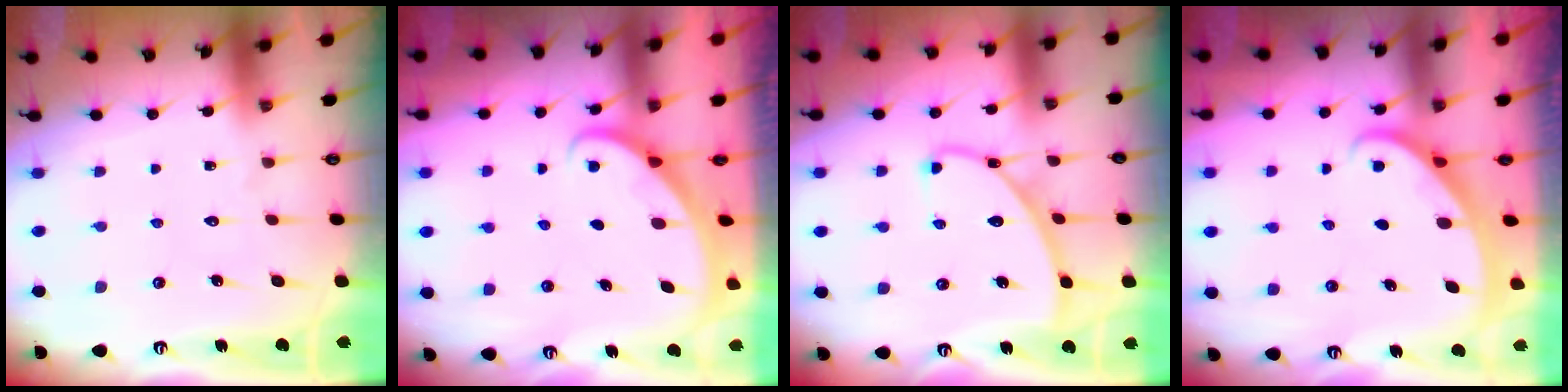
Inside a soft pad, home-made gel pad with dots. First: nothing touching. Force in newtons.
{"total": 2.0, "press": 2.0, "slide": 0.1}
{"total": 8.4, "press": 8.4, "slide": 0.5}
{"total": 1.7, "press": 1.7, "slide": 0.1}